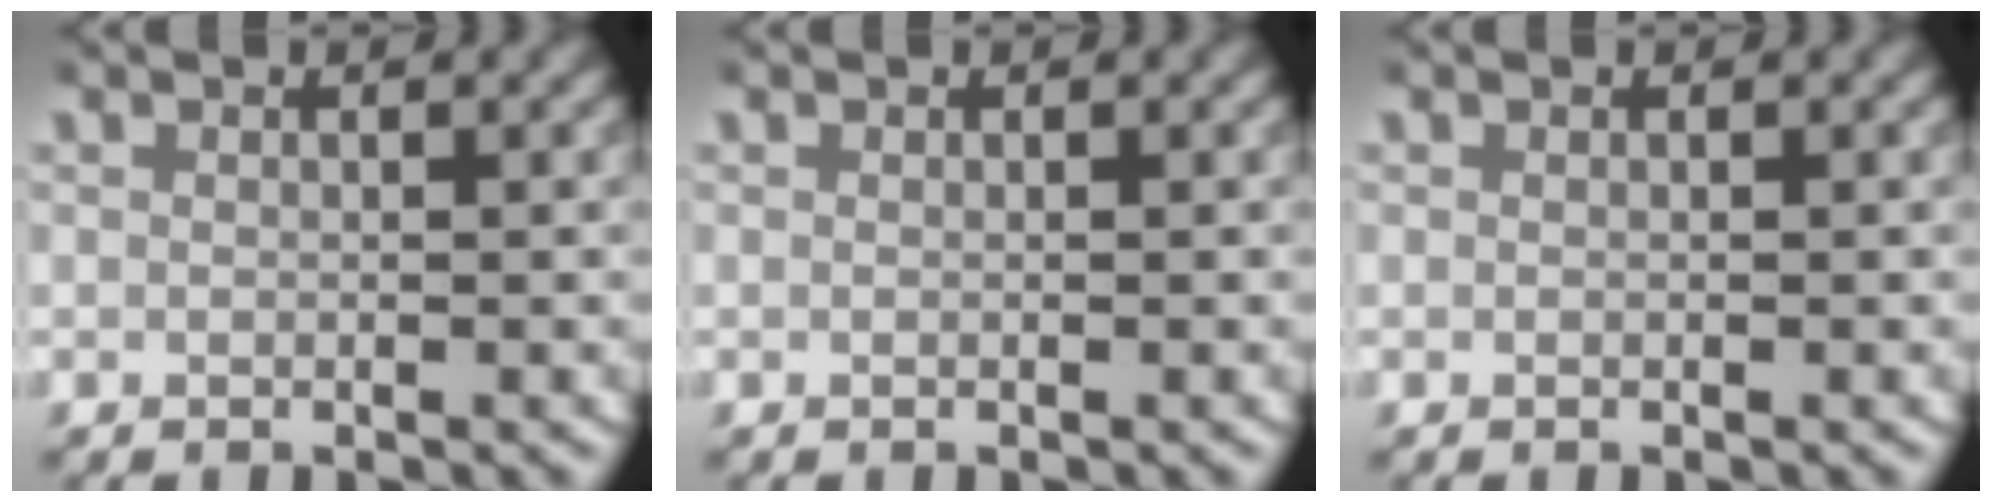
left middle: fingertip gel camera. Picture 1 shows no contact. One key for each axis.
{"total": 0.0}
{"total": 0.0}